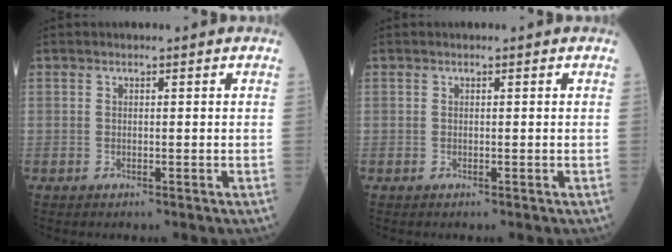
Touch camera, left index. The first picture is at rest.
{"total": 0.0}